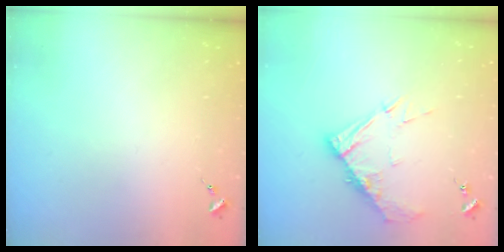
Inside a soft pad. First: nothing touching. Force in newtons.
{"total": 11.1, "press": 11.0, "slide": 1.1}